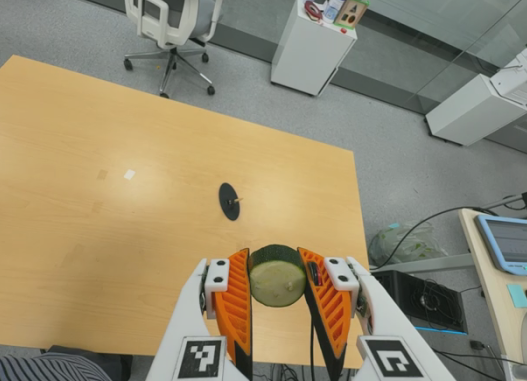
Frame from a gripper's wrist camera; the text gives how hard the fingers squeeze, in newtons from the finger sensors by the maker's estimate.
{"total": 11.6, "left": 11.8, "right": 11.4}